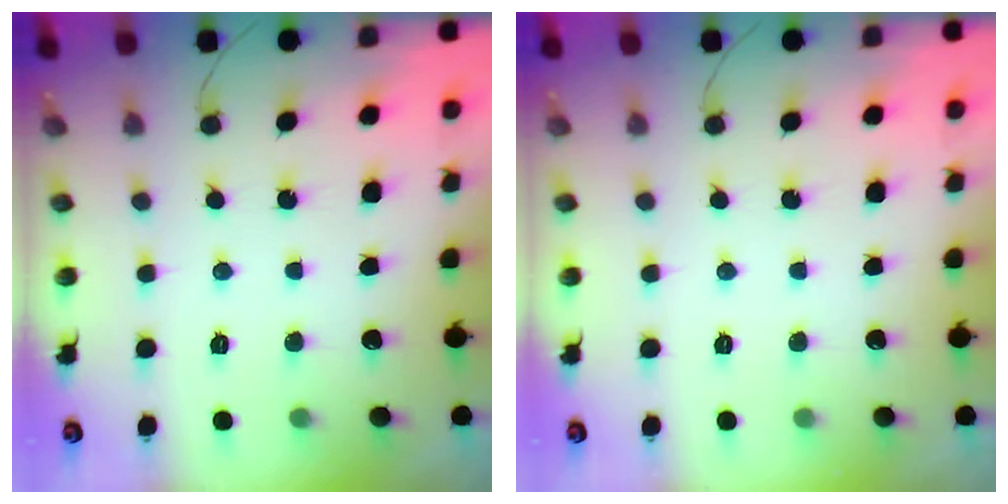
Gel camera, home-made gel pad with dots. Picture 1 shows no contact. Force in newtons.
{"total": 0.0}